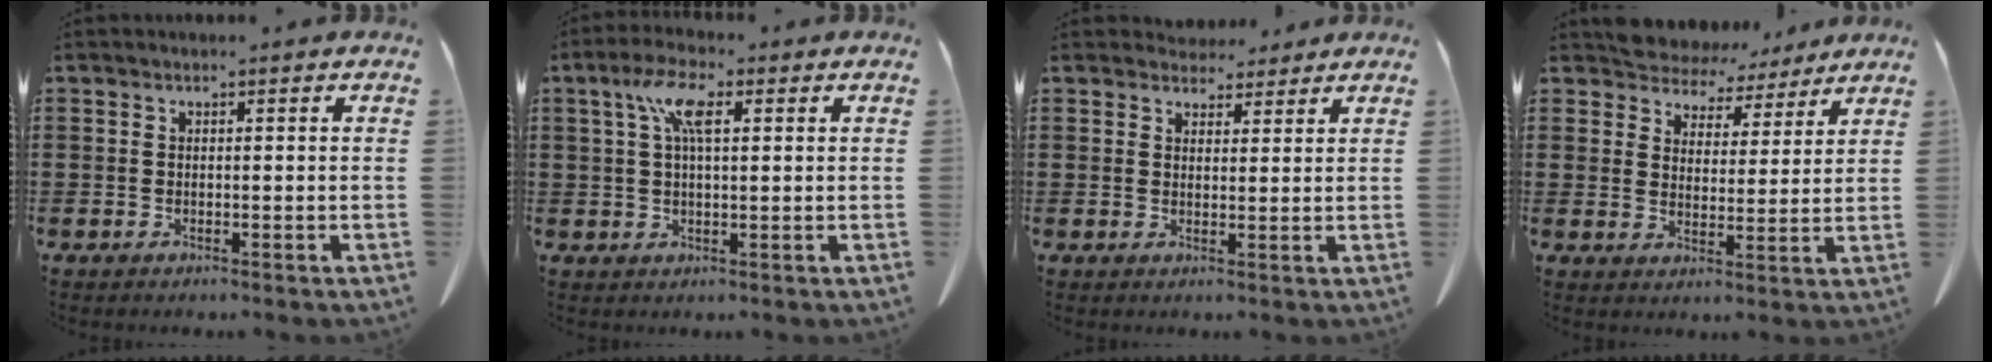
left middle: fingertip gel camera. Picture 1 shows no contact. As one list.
[{"total": 5.8, "force": [2.0, 2.0, 5.1], "torque": [-0.115, 0.009, 0.031]}, {"total": 3.4, "force": [3.1, 1.3, 0.4], "torque": [-0.009, -0.008, 0.060]}, {"total": 5.3, "force": [5.1, 1.4, -0.1], "torque": [-0.029, -0.031, 0.093]}]